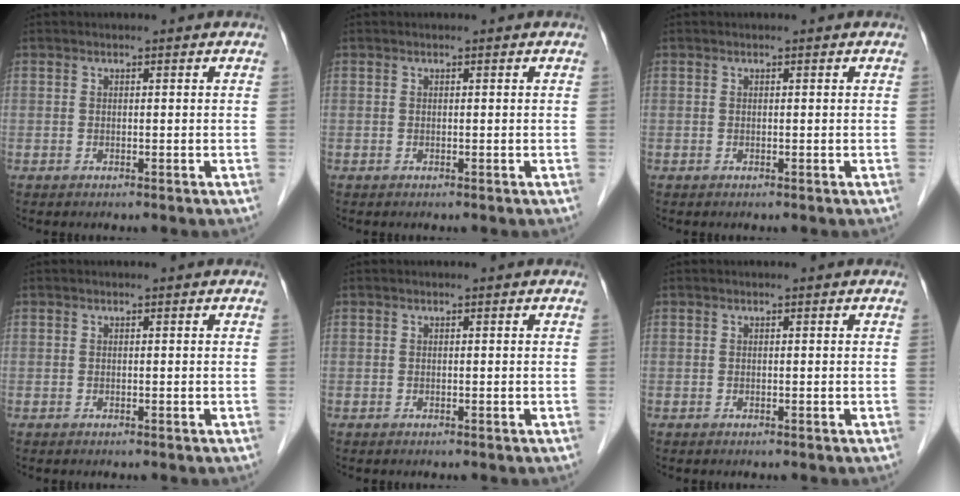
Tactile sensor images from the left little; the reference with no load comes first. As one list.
[{"total": 0.0}, {"total": 0.0}, {"total": 0.0}, {"total": 0.0}, {"total": 0.0}]